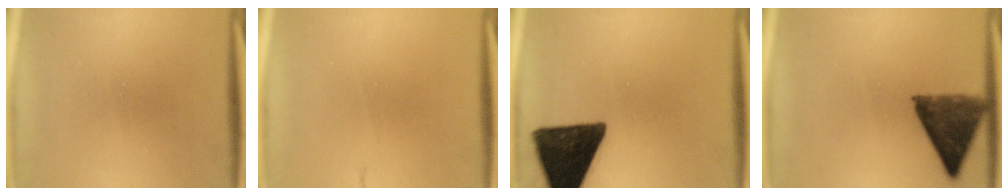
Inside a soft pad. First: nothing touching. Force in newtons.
{"total": 1.6}
{"total": 16.4}
{"total": 8.4}